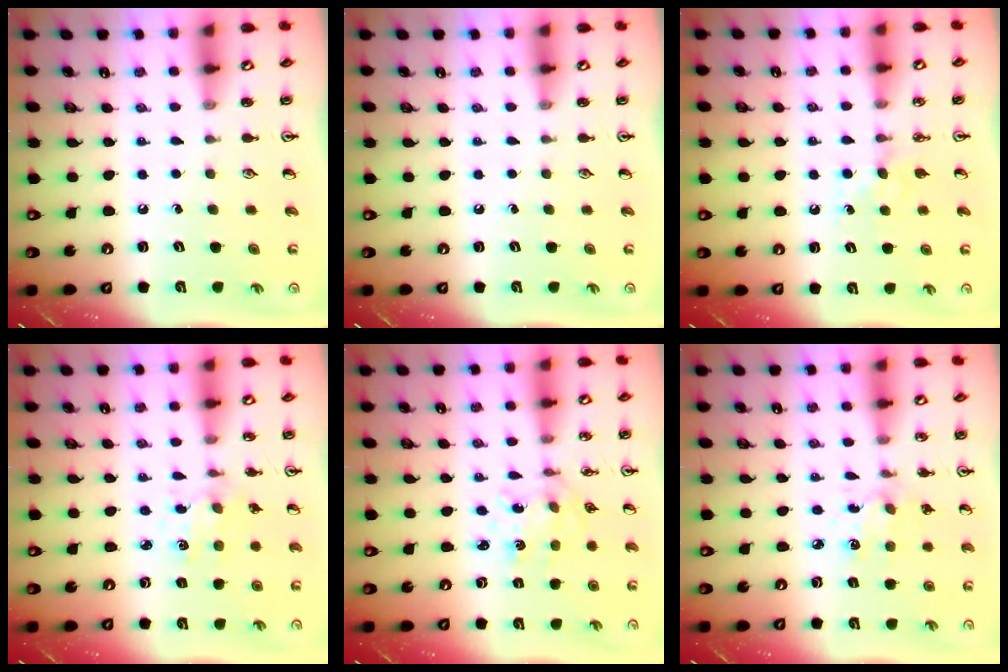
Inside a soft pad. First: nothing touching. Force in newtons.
{"total": 0.0}
{"total": 4.3, "press": 4.2, "slide": 0.7}
{"total": 1.1, "press": 1.1, "slide": 0.3}
{"total": 2.9, "press": 2.7, "slide": 1.0}
{"total": 3.0, "press": 2.9, "slide": 0.7}